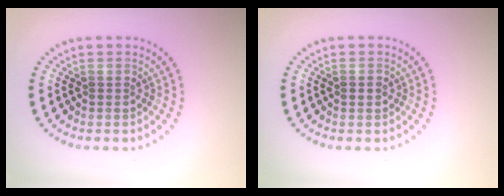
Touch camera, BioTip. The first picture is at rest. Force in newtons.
{"total": 1.1, "press": 1.1, "slide": 0.2}